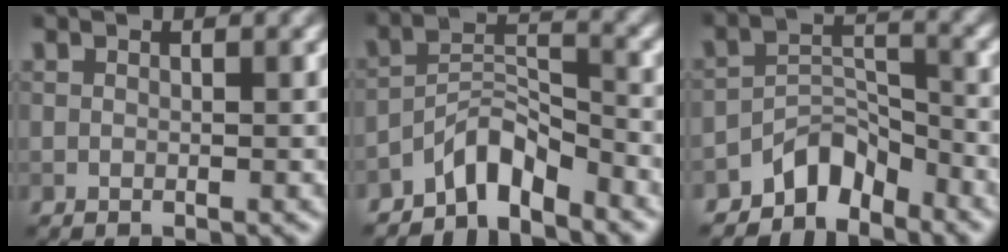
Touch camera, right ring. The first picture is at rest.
{"total": 4.1, "force": [-3.4, 1.2, 2.0], "torque": [-0.028, 0.016, -0.071]}
{"total": 4.1, "force": [-3.4, 1.8, 1.2], "torque": [-0.009, 0.011, -0.068]}